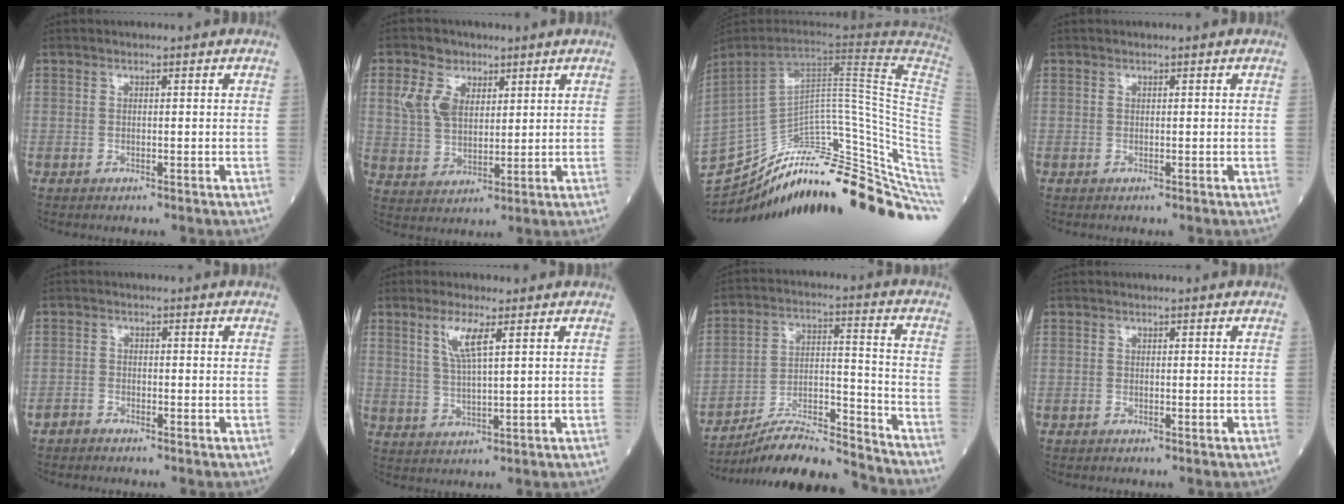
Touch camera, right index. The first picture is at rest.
{"total": 7.6, "force": [3.5, 5.1, 4.5], "torque": [-0.110, 0.018, 0.076]}
{"total": 37.1, "force": [-28.0, 5.2, 23.7], "torque": [-0.258, -0.030, -0.381]}
{"total": 0.0}
{"total": 1.4, "force": [-1.3, 0.6, 0.0], "torque": [-0.002, 0.000, -0.024]}
{"total": 5.1, "force": [2.5, 0.4, 4.4], "torque": [-0.094, -0.001, 0.052]}
{"total": 14.6, "force": [-14.1, -0.2, 3.8], "torque": [-0.065, 0.027, -0.244]}
{"total": 0.0}